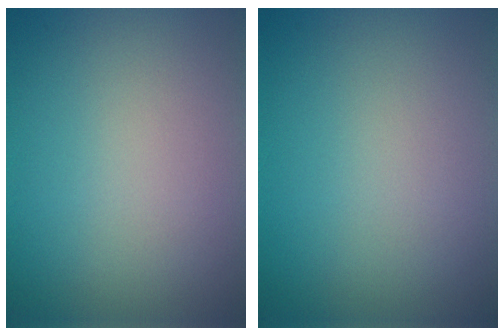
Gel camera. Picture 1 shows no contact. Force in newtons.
{"total": 0.0}